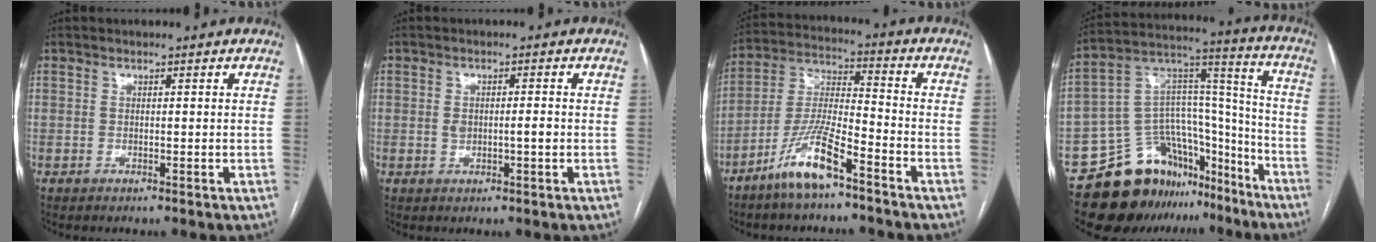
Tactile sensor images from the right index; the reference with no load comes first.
{"total": 3.0, "force": [-0.2, 0.9, 2.8], "torque": [-0.053, 0.005, 0.001]}
{"total": 10.6, "force": [-7.0, 1.4, 7.8], "torque": [-0.167, -0.013, -0.139]}
{"total": 19.7, "force": [-14.7, 10.8, 7.4], "torque": [-0.108, 0.080, -0.230]}